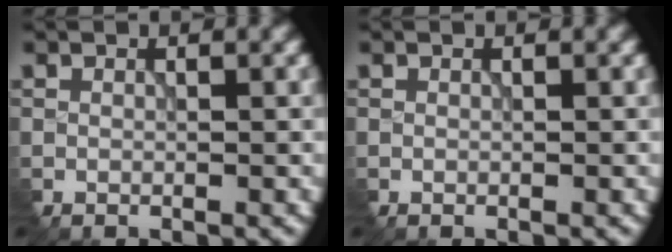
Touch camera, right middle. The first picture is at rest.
{"total": 0.0}